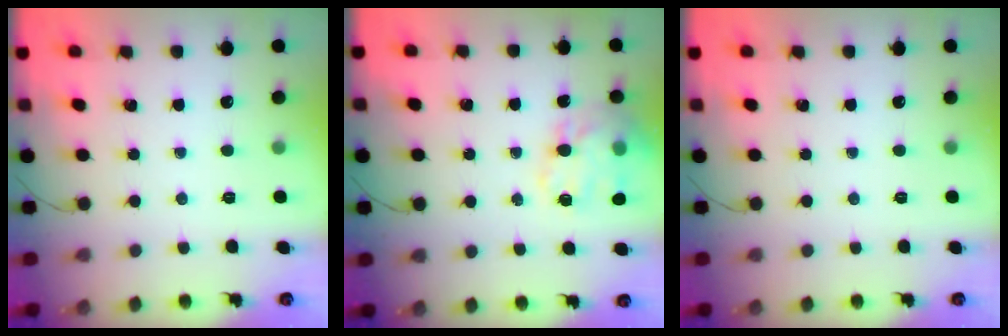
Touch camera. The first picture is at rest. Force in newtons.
{"total": 18.1, "press": 17.8, "slide": 2.8}
{"total": 0.0}